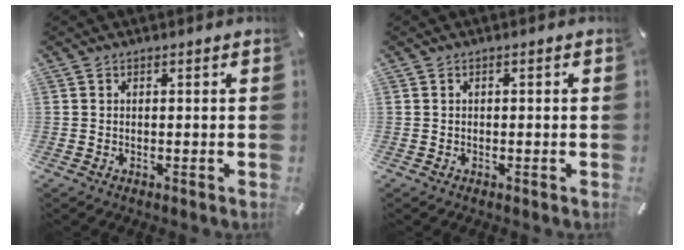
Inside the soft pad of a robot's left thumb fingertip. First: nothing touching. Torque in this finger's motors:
{"motor_torque": [0.13, 0.15, 0.03, 0.01, 0.00]}